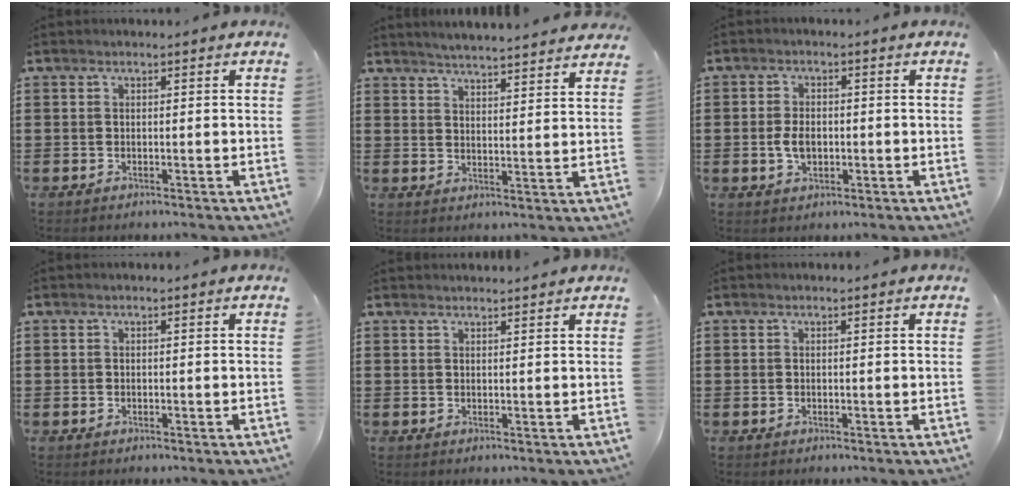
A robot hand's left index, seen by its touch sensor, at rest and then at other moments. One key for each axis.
{"total": 4.0, "fx": 4.0, "fy": -0.6, "fz": 0.3, "tx": -0.021, "ty": -0.025, "tz": 0.070}
{"total": 3.8, "fx": -0.5, "fy": 2.4, "fz": 2.9, "tx": -0.064, "ty": 0.003, "tz": -0.013}
{"total": 0.0}
{"total": 1.3, "fx": 1.2, "fy": -0.1, "fz": 0.2, "tx": -0.006, "ty": -0.001, "tz": 0.024}
{"total": 0.0}